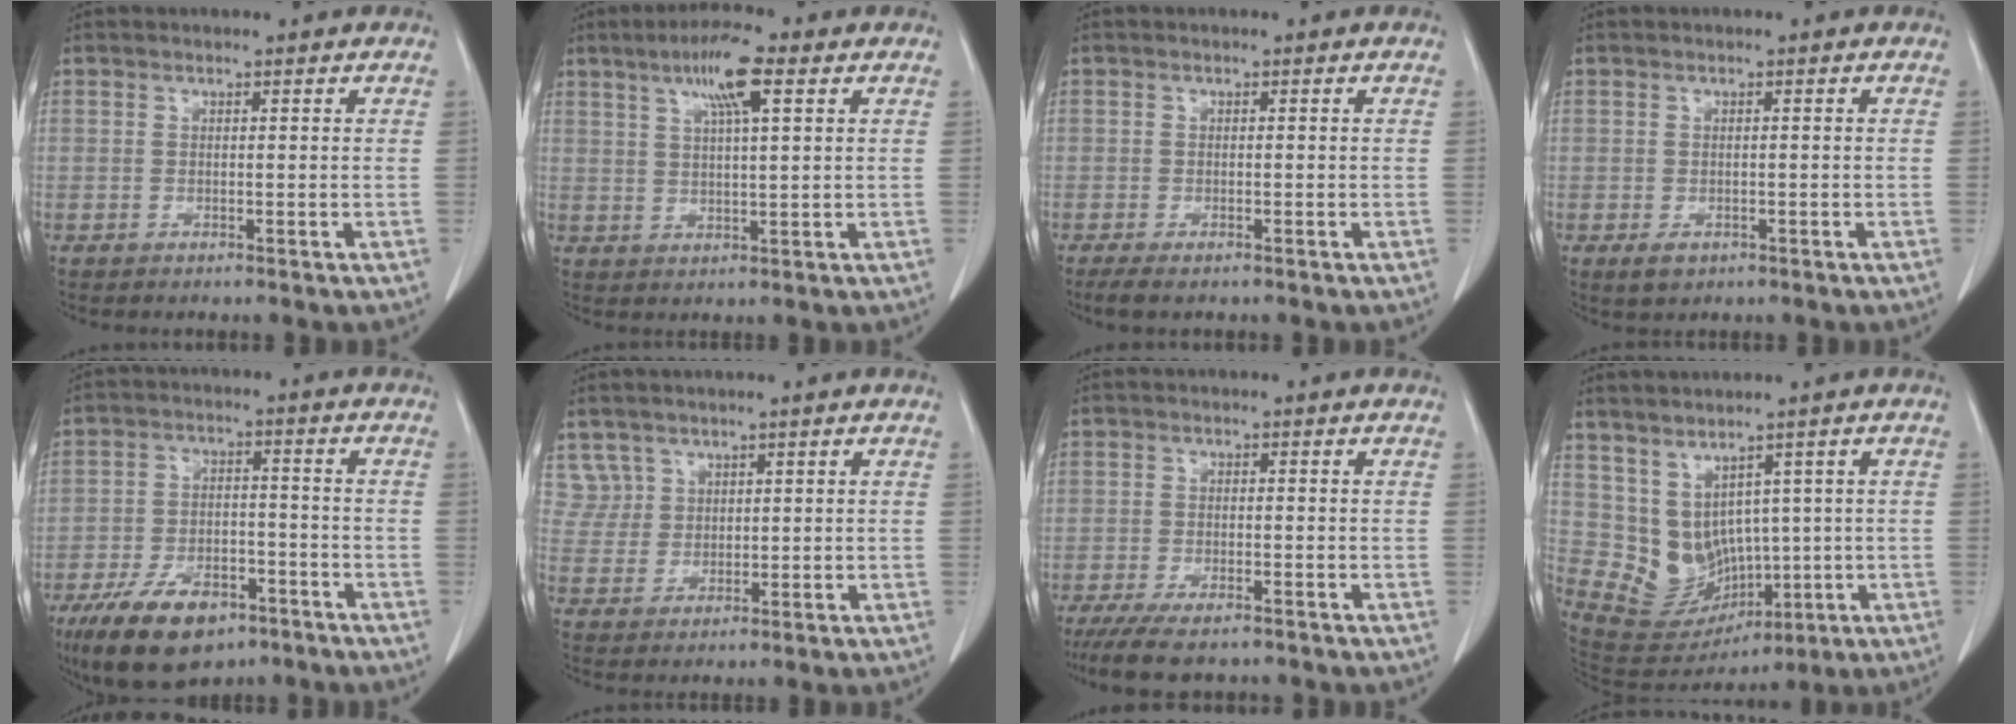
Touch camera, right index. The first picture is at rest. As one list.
[{"total": 7.4, "force": [3.7, 1.0, 6.3], "torque": [-0.115, 0.009, 0.062]}, {"total": 2.7, "force": [-1.9, 0.8, 1.8], "torque": [-0.037, -0.006, -0.033]}, {"total": 2.4, "force": [-1.3, 1.5, 1.4], "torque": [-0.024, -0.001, -0.014]}, {"total": 12.7, "force": [-8.2, 5.8, 7.7], "torque": [-0.142, -0.003, -0.139]}, {"total": 3.6, "force": [2.2, 2.9, -0.6], "torque": [0.026, 0.007, 0.039]}, {"total": 7.8, "force": [-6.1, 2.0, 4.4], "torque": [-0.073, -0.016, -0.102]}, {"total": 9.2, "force": [1.1, 7.8, 4.7], "torque": [-0.083, 0.021, 0.061]}]